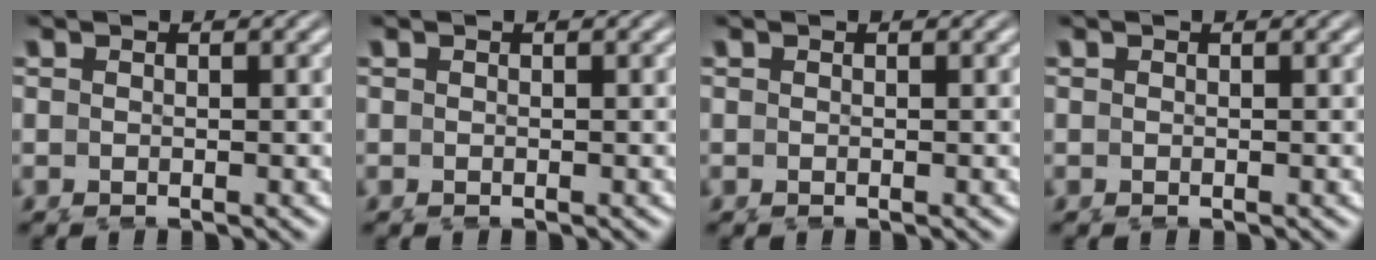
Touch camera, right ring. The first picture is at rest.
{"total": 0.0}
{"total": 0.0}
{"total": 0.0}